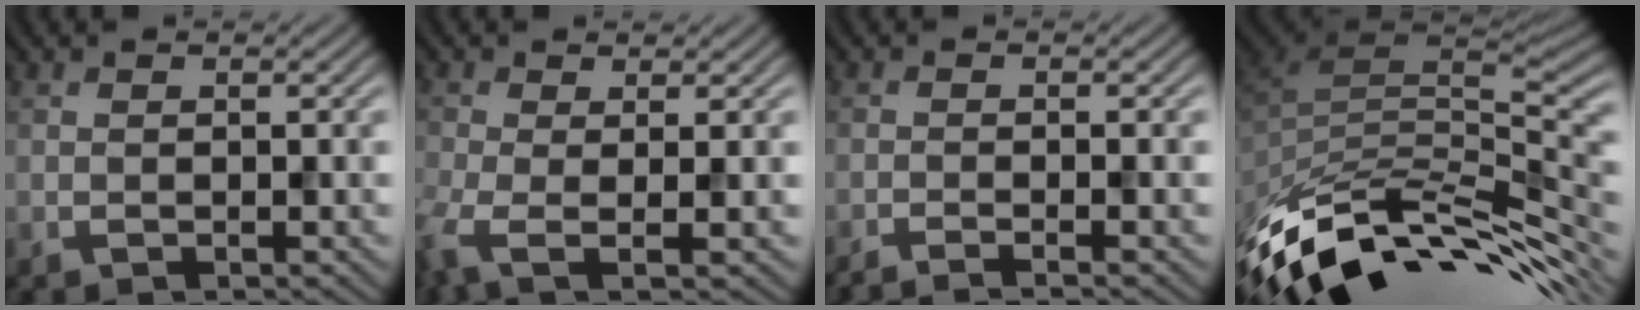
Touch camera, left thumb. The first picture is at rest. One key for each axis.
{"total": 4.3, "fx": -1.6, "fy": 1.4, "fz": 3.7, "tx": -0.091, "ty": -0.013, "tz": -0.030}
{"total": 2.7, "fx": -1.8, "fy": 0.5, "fz": 1.9, "tx": -0.011, "ty": 0.001, "tz": -0.044}
{"total": 12.7, "fx": -7.3, "fy": 5.9, "fz": 8.6, "tx": -0.191, "ty": -0.012, "tz": -0.111}